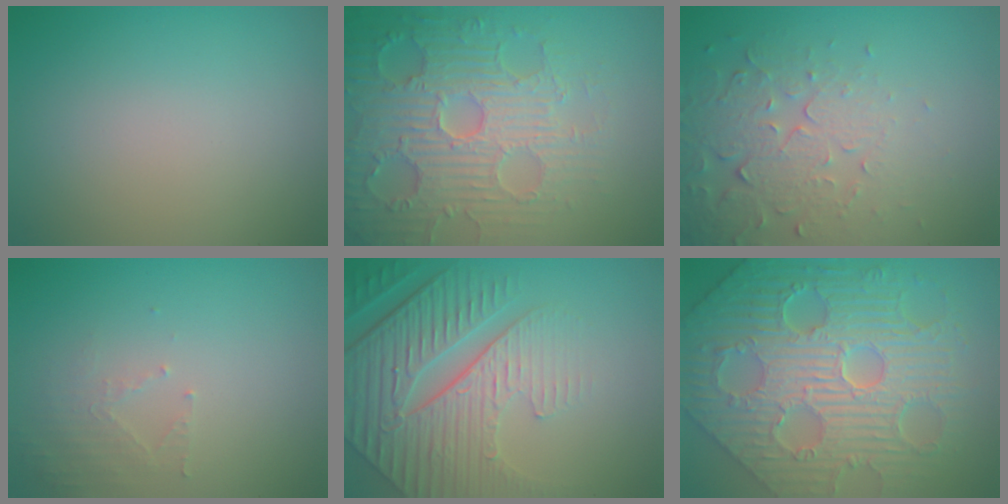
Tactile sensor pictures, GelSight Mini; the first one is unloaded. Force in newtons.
{"total": 7.0, "press": 5.9, "slide": 3.7}
{"total": 5.2, "press": 3.8, "slide": 3.5}
{"total": 1.7, "press": 1.7, "slide": 0.3}
{"total": 6.9, "press": 5.7, "slide": 3.9}
{"total": 9.6, "press": 7.6, "slide": 5.8}